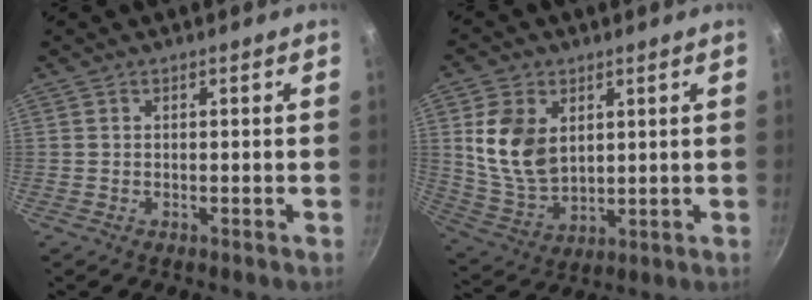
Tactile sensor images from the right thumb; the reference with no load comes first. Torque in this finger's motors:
{"motor_torque": [-1.16, 1.52, 0.80, -0.21, 0.21]}